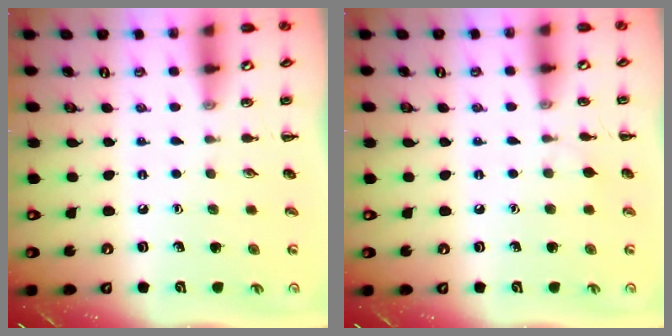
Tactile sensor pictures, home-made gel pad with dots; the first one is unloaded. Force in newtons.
{"total": 3.9, "press": 3.7, "slide": 1.3}